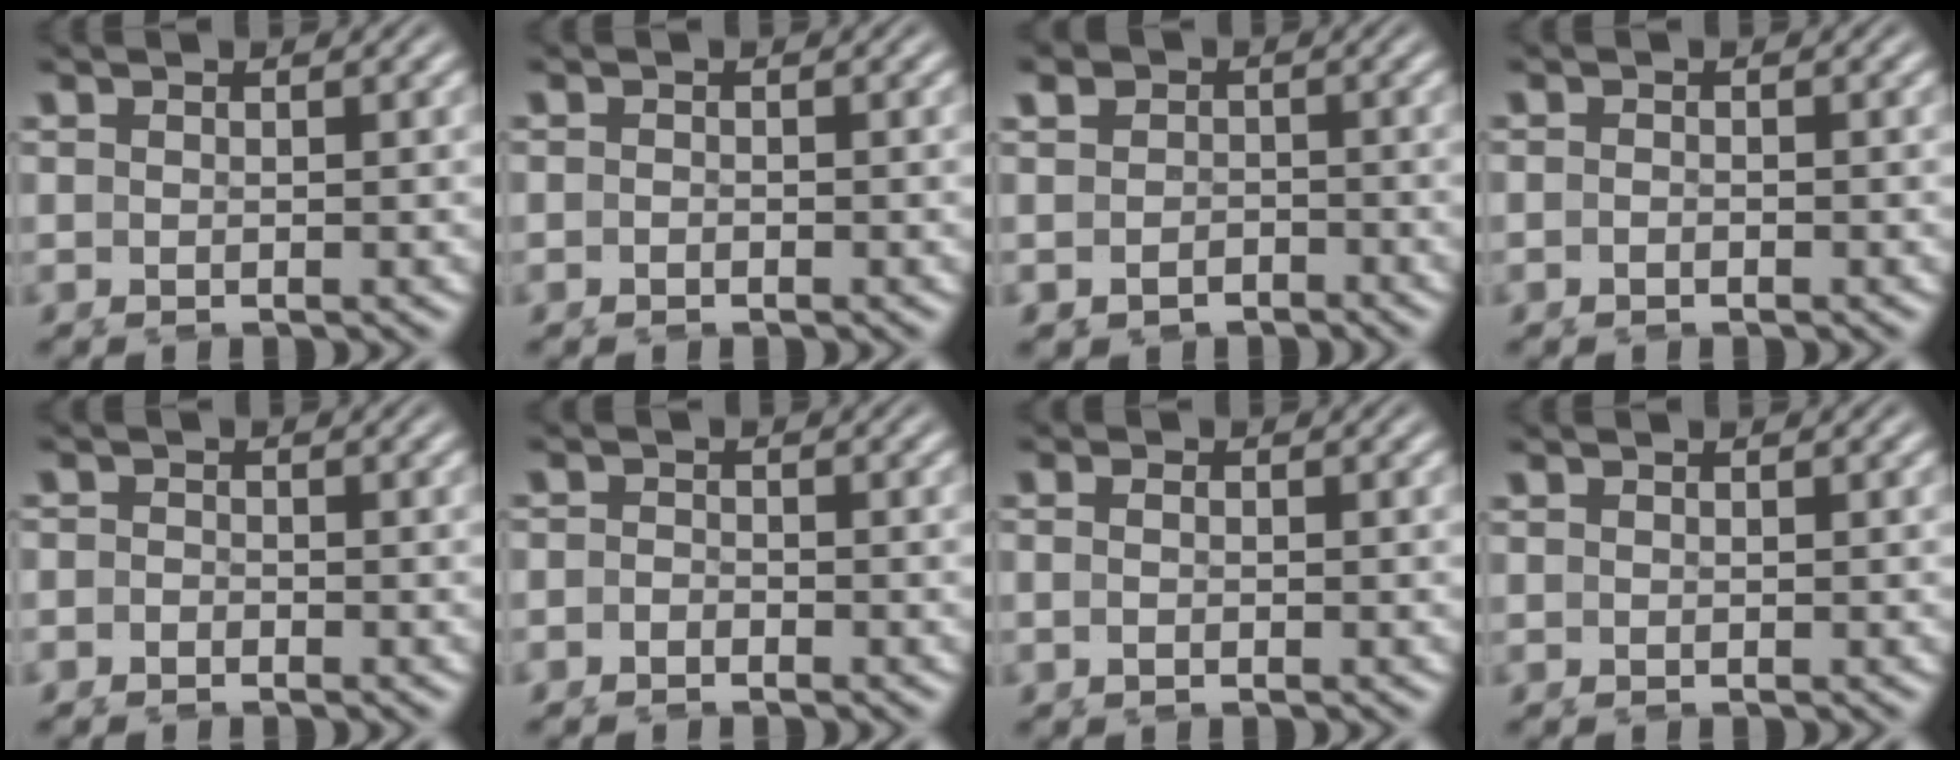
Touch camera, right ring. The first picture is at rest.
{"total": 0.9, "force": [-0.7, 0.6, 0.1], "torque": [-0.008, -0.003, -0.017]}
{"total": 4.6, "force": [-1.8, 4.1, 1.3], "torque": [-0.034, -0.020, -0.033]}
{"total": 0.9, "force": [-0.9, 0.2, 0.1], "torque": [-0.008, -0.004, -0.020]}
{"total": 2.2, "force": [-1.7, 1.4, -0.3], "torque": [-0.008, -0.013, -0.036]}
{"total": 2.3, "force": [-1.9, 1.1, -0.3], "torque": [-0.005, -0.015, -0.038]}
{"total": 1.1, "force": [-1.0, 0.3, 0.5], "torque": [-0.009, -0.008, -0.019]}
{"total": 0.0}